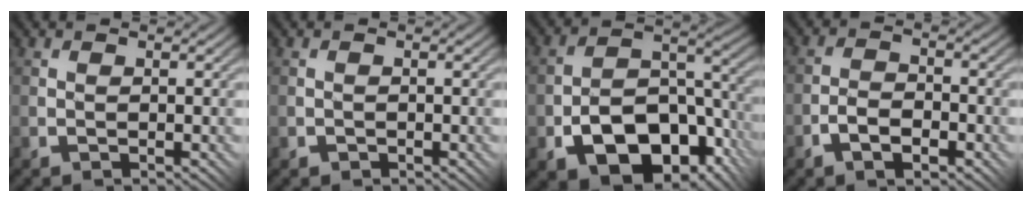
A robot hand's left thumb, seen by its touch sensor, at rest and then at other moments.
{"total": 0.7, "force": [-0.4, 0.6, -0.1], "torque": [0.002, -0.003, -0.007]}
{"total": 14.1, "force": [-6.6, 8.7, 8.8], "torque": [-0.141, -0.036, -0.102]}
{"total": 3.7, "force": [-2.1, 1.7, 2.5], "torque": [-0.040, 0.006, -0.044]}